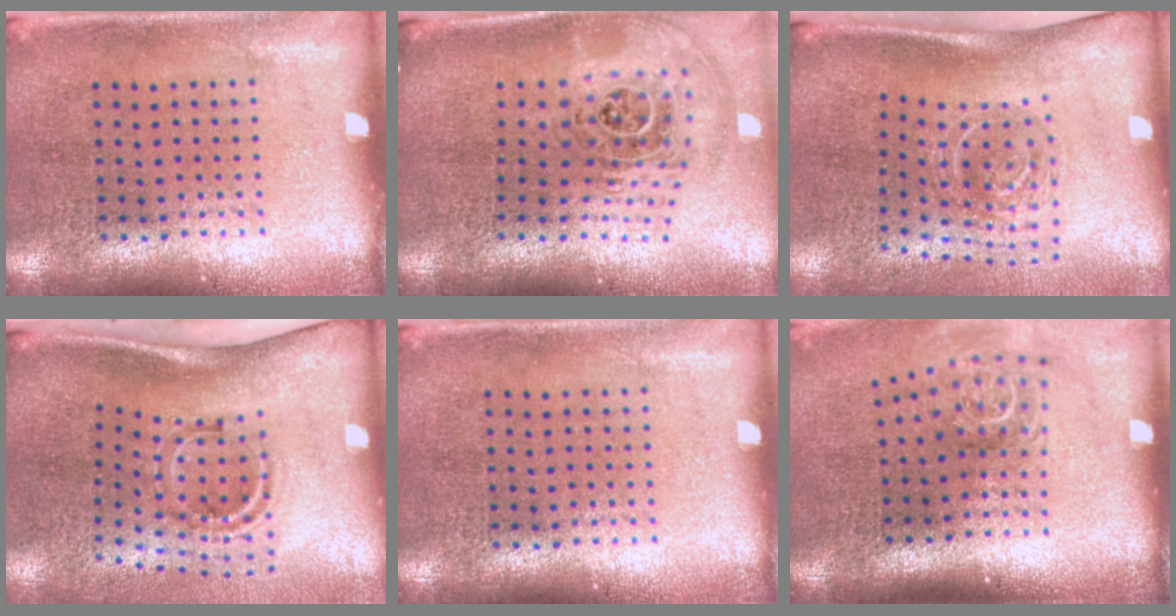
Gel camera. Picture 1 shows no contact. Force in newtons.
{"total": 1.9, "press": 1.5, "slide": 1.2}
{"total": 2.0, "press": 1.2, "slide": 1.6}
{"total": 2.0, "press": 1.2, "slide": 1.7}
{"total": 0.0}
{"total": 1.8, "press": 1.2, "slide": 1.3}